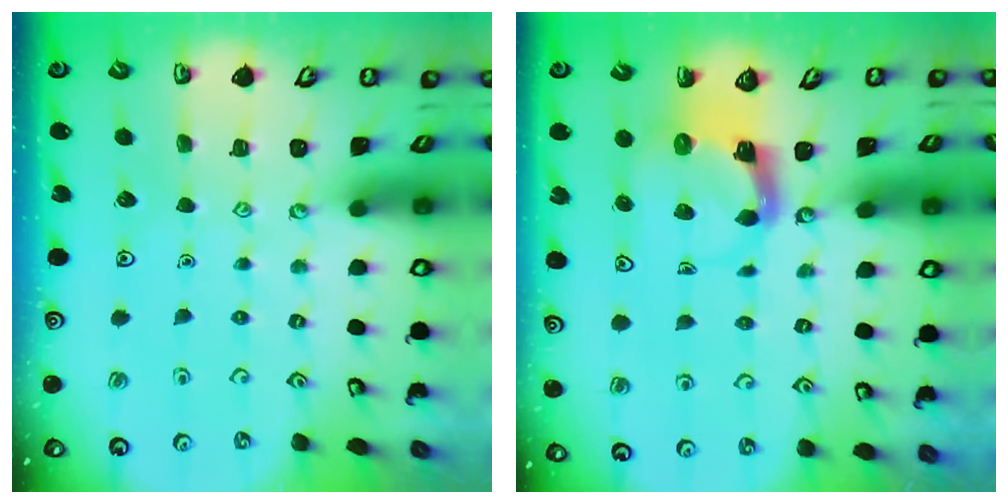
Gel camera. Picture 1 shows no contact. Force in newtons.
{"total": 3.9, "press": 3.8, "slide": 0.6}